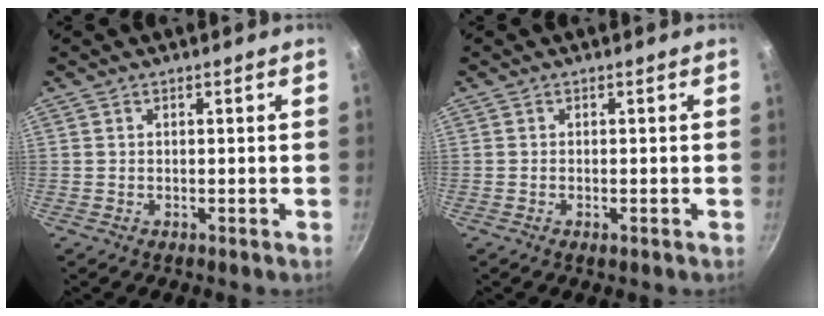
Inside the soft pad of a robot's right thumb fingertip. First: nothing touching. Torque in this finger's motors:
{"motor_torque": [-0.64, 0.38, -0.01, 0.25, -0.02]}